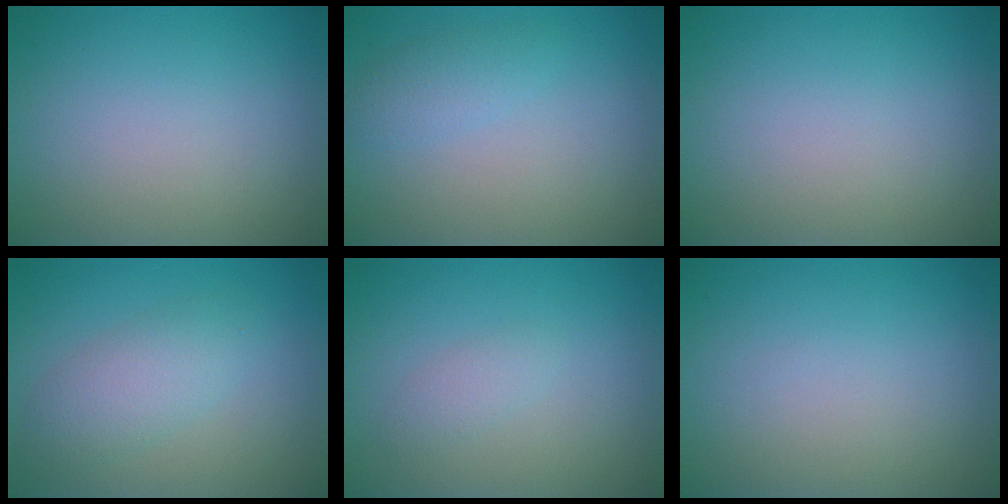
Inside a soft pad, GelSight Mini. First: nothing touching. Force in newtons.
{"total": 1.7, "press": 1.7, "slide": 0.1}
{"total": 0.0}
{"total": 3.4, "press": 3.4, "slide": 0.2}
{"total": 1.2, "press": 1.1, "slide": 0.1}
{"total": 0.0}